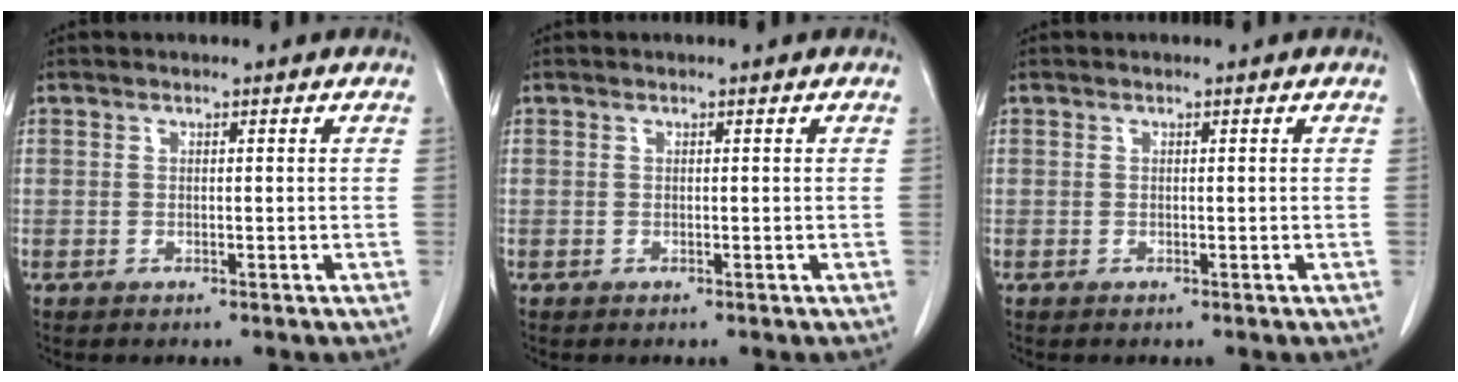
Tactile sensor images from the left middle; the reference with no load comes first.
{"total": 0.0}
{"total": 0.0}